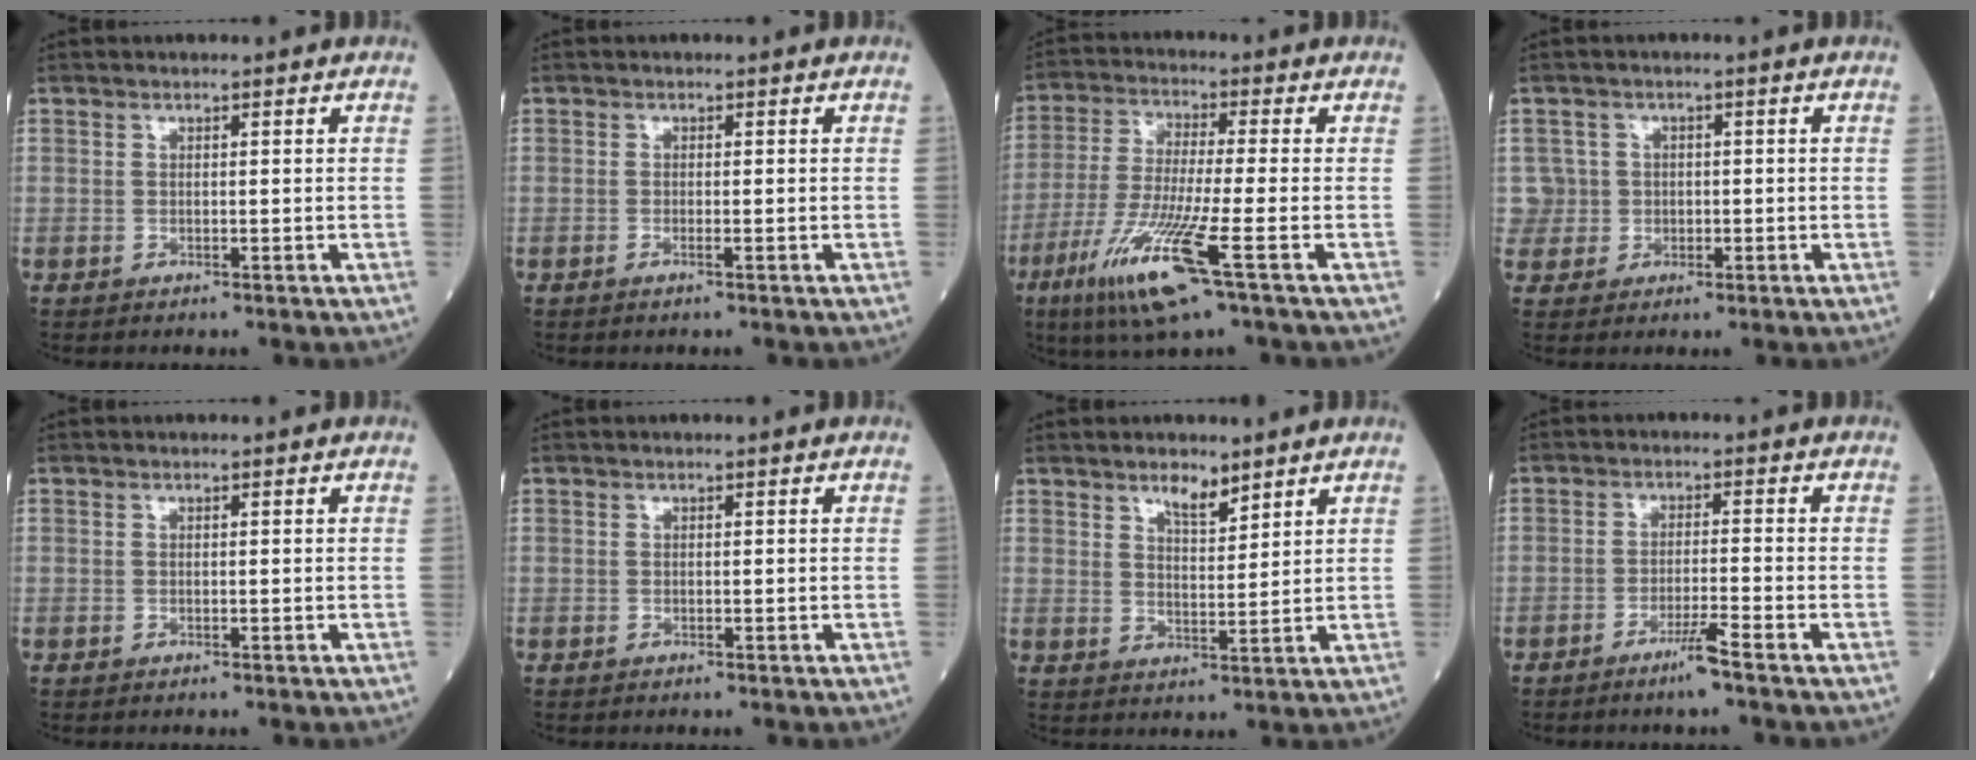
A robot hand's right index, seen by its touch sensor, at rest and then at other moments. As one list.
[{"total": 0.8, "force": [-0.4, -0.1, 0.6], "torque": [-0.012, -0.001, -0.007]}, {"total": 12.5, "force": [-5.9, 0.0, 11.0], "torque": [-0.233, -0.033, -0.111]}, {"total": 3.5, "force": [0.2, 3.5, -0.5], "torque": [0.024, 0.010, 0.003]}, {"total": 0.0}, {"total": 0.0}, {"total": 4.0, "force": [3.1, 1.2, 2.2], "torque": [-0.040, -0.004, 0.055]}, {"total": 3.9, "force": [-2.7, -0.6, 2.7], "torque": [-0.053, -0.007, -0.054]}]